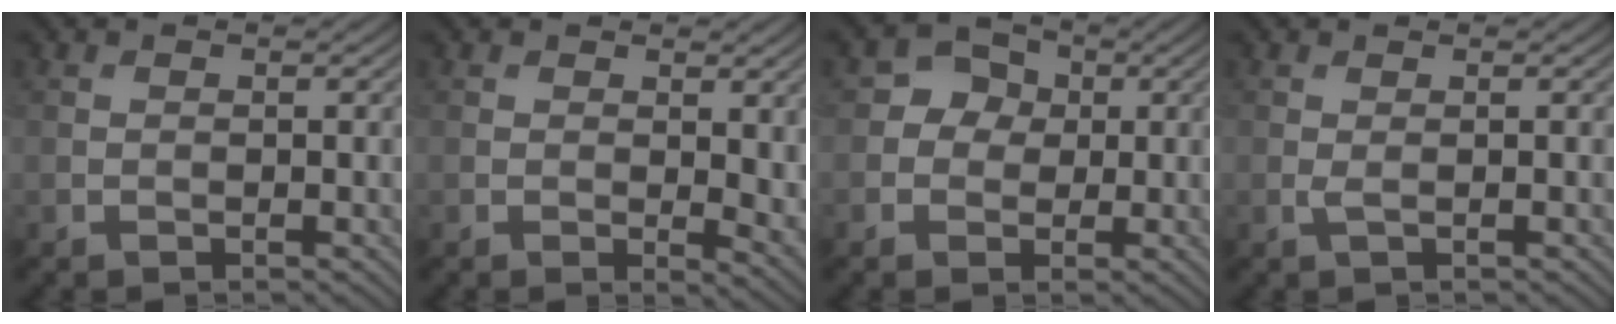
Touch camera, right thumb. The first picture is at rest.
{"total": 4.2, "force": [0.7, 1.8, 3.7], "torque": [-0.053, -0.010, 0.014]}
{"total": 3.4, "force": [0.2, 3.2, 1.2], "torque": [-0.016, 0.004, -0.013]}
{"total": 0.8, "force": [0.1, 0.1, 0.8], "torque": [-0.022, 0.002, 0.001]}